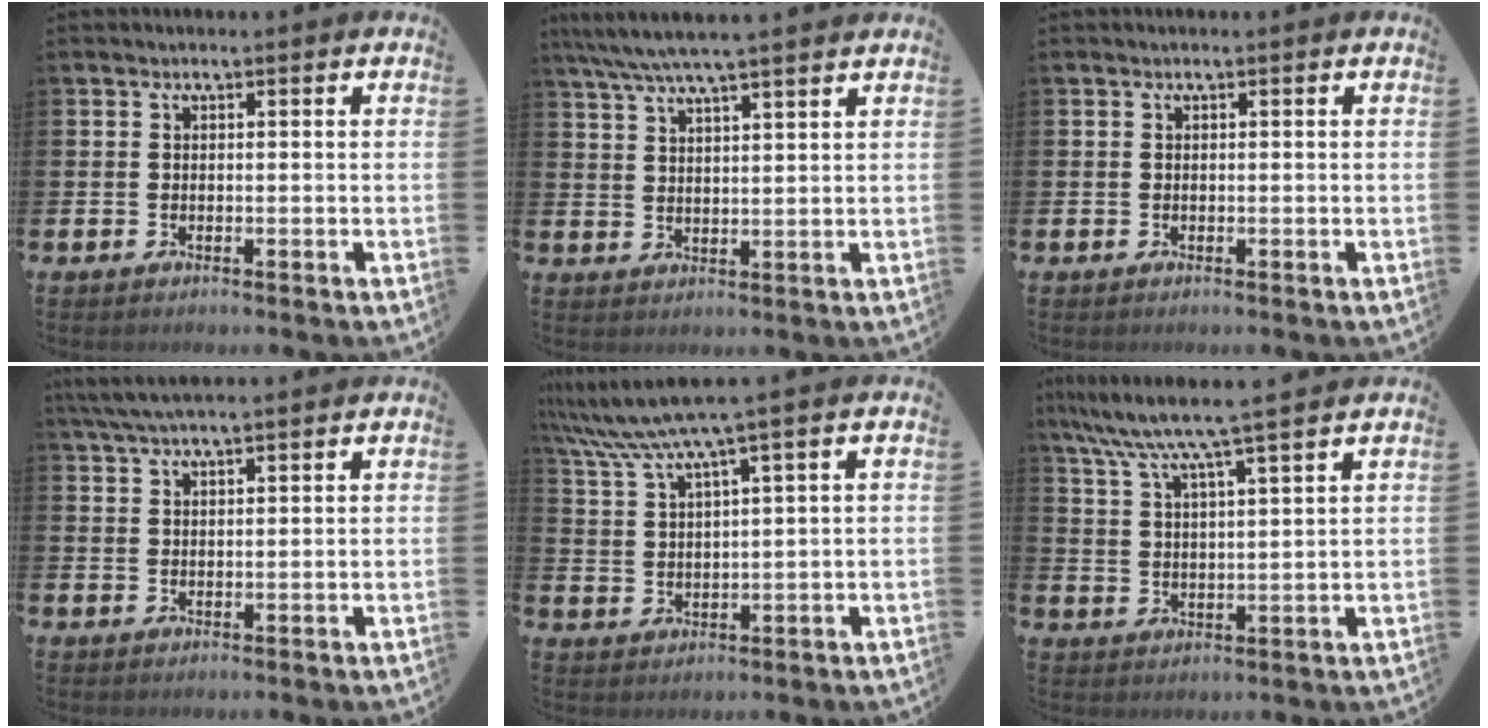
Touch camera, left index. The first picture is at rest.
{"total": 5.8, "force": [5.3, 0.1, 2.4], "torque": [-0.066, -0.014, 0.098]}
{"total": 0.0}
{"total": 4.5, "force": [4.0, 0.5, 2.0], "torque": [-0.045, -0.007, 0.073]}
{"total": 7.3, "force": [5.8, 0.3, 4.4], "torque": [-0.107, -0.013, 0.102]}
{"total": 7.5, "force": [6.7, -0.2, 3.3], "torque": [-0.091, -0.035, 0.116]}